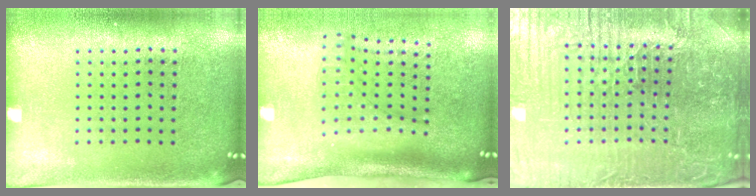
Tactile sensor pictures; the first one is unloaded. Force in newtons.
{"total": 2.3, "press": 1.6, "slide": 1.6}
{"total": 5.9, "press": 5.6, "slide": 1.9}